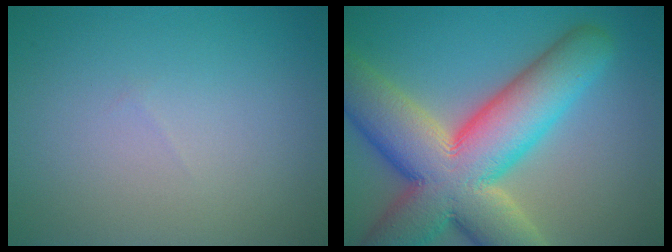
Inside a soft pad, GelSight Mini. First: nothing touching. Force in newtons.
{"total": 14.7, "press": 14.7, "slide": 1.0}